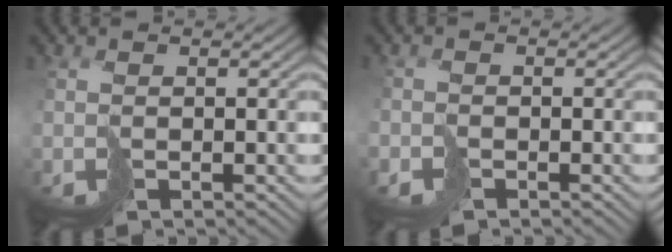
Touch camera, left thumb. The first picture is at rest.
{"total": 1.4, "force": [-1.2, 0.7, 0.1], "torque": [-0.003, -0.006, -0.028]}